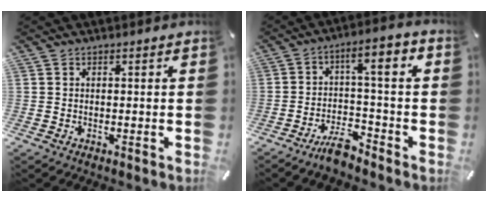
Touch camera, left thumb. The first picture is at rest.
{"total": 8.5, "force": [-4.6, 2.8, 6.6], "torque": [-0.122, 0.036, -0.085]}